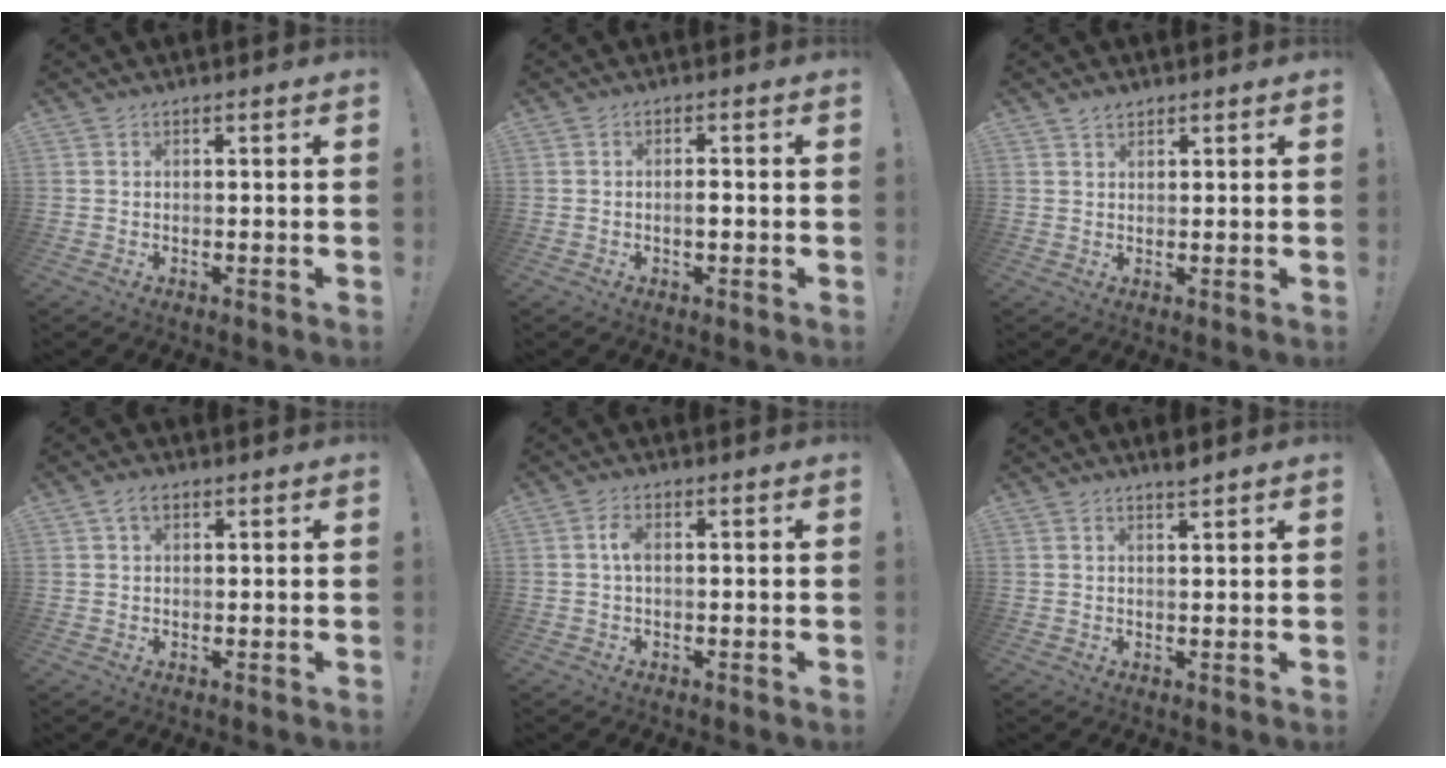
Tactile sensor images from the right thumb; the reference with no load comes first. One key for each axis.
{"total": 2.1, "fx": -0.6, "fy": 0.7, "fz": 1.9, "tx": -0.027, "ty": 0.002, "tz": -0.012}
{"total": 1.9, "fx": 1.5, "fy": 0.9, "fz": 0.6, "tx": -0.013, "ty": -0.006, "tz": 0.029}
{"total": 2.9, "fx": 1.4, "fy": 1.8, "fz": 1.8, "tx": -0.031, "ty": 0.004, "tz": 0.026}
{"total": 3.4, "fx": 0.3, "fy": 1.7, "fz": 3.0, "tx": -0.053, "ty": 0.006, "tz": 0.004}
{"total": 2.1, "fx": 1.9, "fy": -0.1, "fz": 1.0, "tx": -0.007, "ty": -0.015, "tz": 0.031}